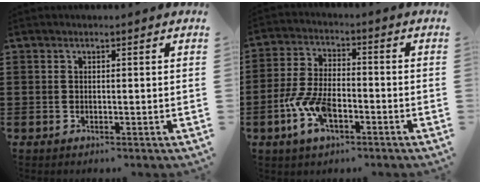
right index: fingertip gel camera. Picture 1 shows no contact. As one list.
[{"total": 7.9, "force": [-3.2, 4.0, 6.0], "torque": [-0.147, -0.001, -0.065]}]